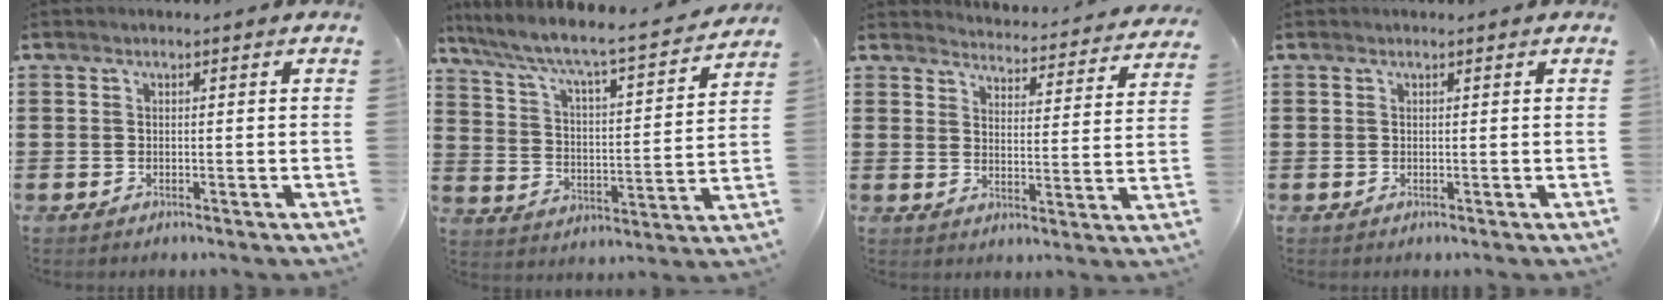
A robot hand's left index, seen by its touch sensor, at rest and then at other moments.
{"total": 5.2, "force": [4.5, 0.0, 2.7], "torque": [-0.075, -0.043, 0.064]}
{"total": 3.7, "force": [3.7, -0.4, 0.0], "torque": [-0.014, -0.039, 0.057]}
{"total": 0.0}